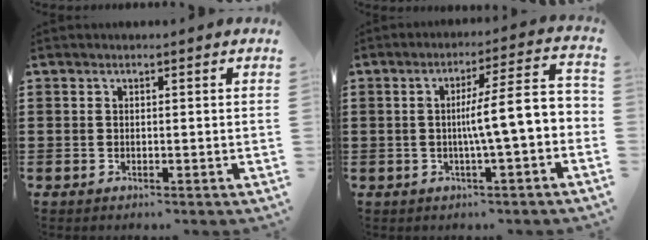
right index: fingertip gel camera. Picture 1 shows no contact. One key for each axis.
{"total": 9.5, "fx": -0.8, "fy": 1.2, "fz": 9.4, "tx": -0.150, "ty": -0.004, "tz": -0.021}